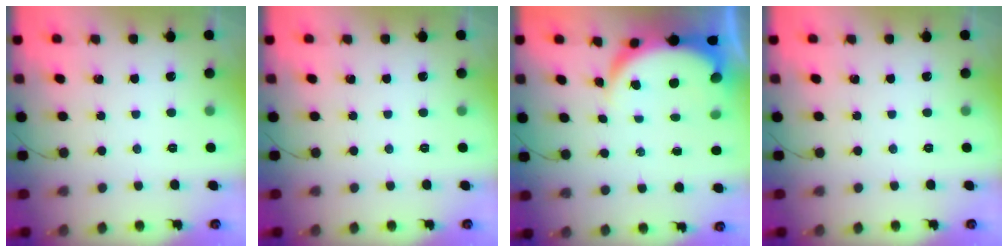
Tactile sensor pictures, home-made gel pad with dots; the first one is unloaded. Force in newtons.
{"total": 0.0}
{"total": 6.0, "press": 6.0, "slide": 0.1}
{"total": 0.0}